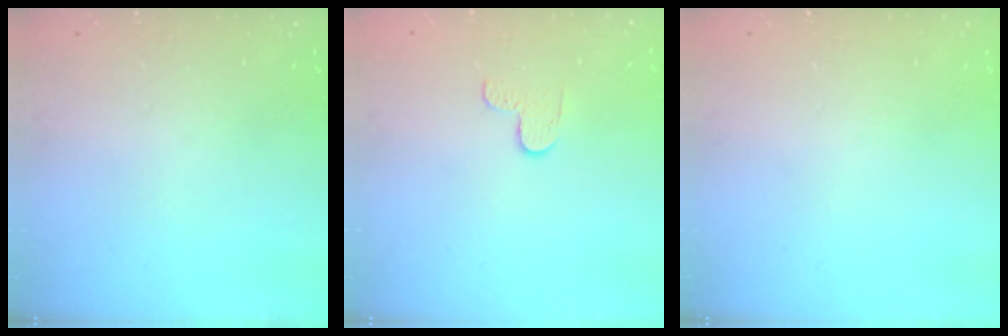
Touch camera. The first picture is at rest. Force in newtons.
{"total": 2.7, "press": 2.6, "slide": 0.4}
{"total": 0.0}